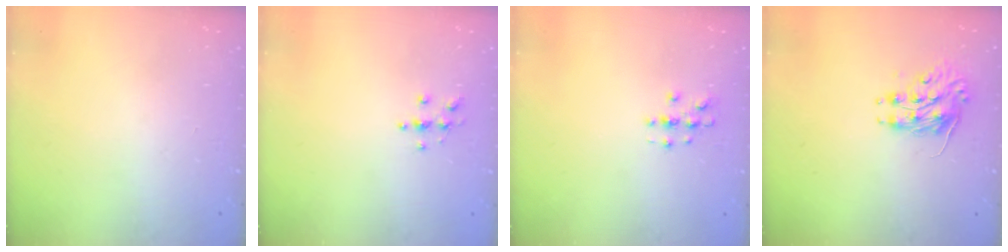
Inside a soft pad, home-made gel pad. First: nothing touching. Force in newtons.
{"total": 4.2, "press": 4.2, "slide": 0.3}
{"total": 3.0, "press": 3.0, "slide": 0.3}
{"total": 8.2, "press": 8.1, "slide": 0.3}